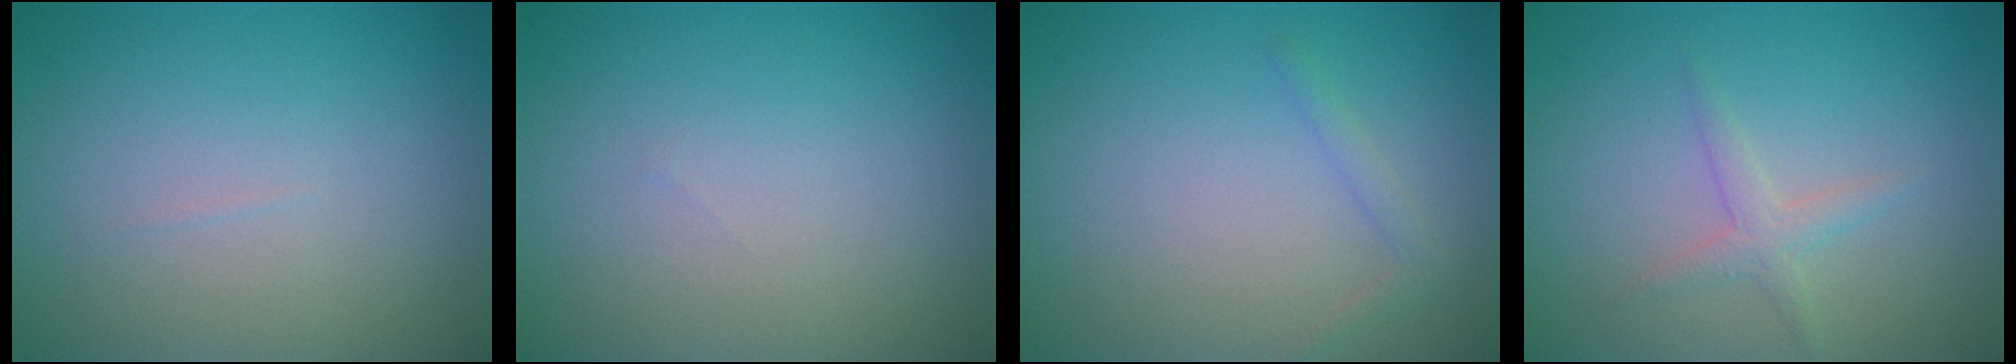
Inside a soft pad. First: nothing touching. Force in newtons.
{"total": 0.0}
{"total": 1.1, "press": 1.1, "slide": 0.1}
{"total": 1.6, "press": 1.6, "slide": 0.1}